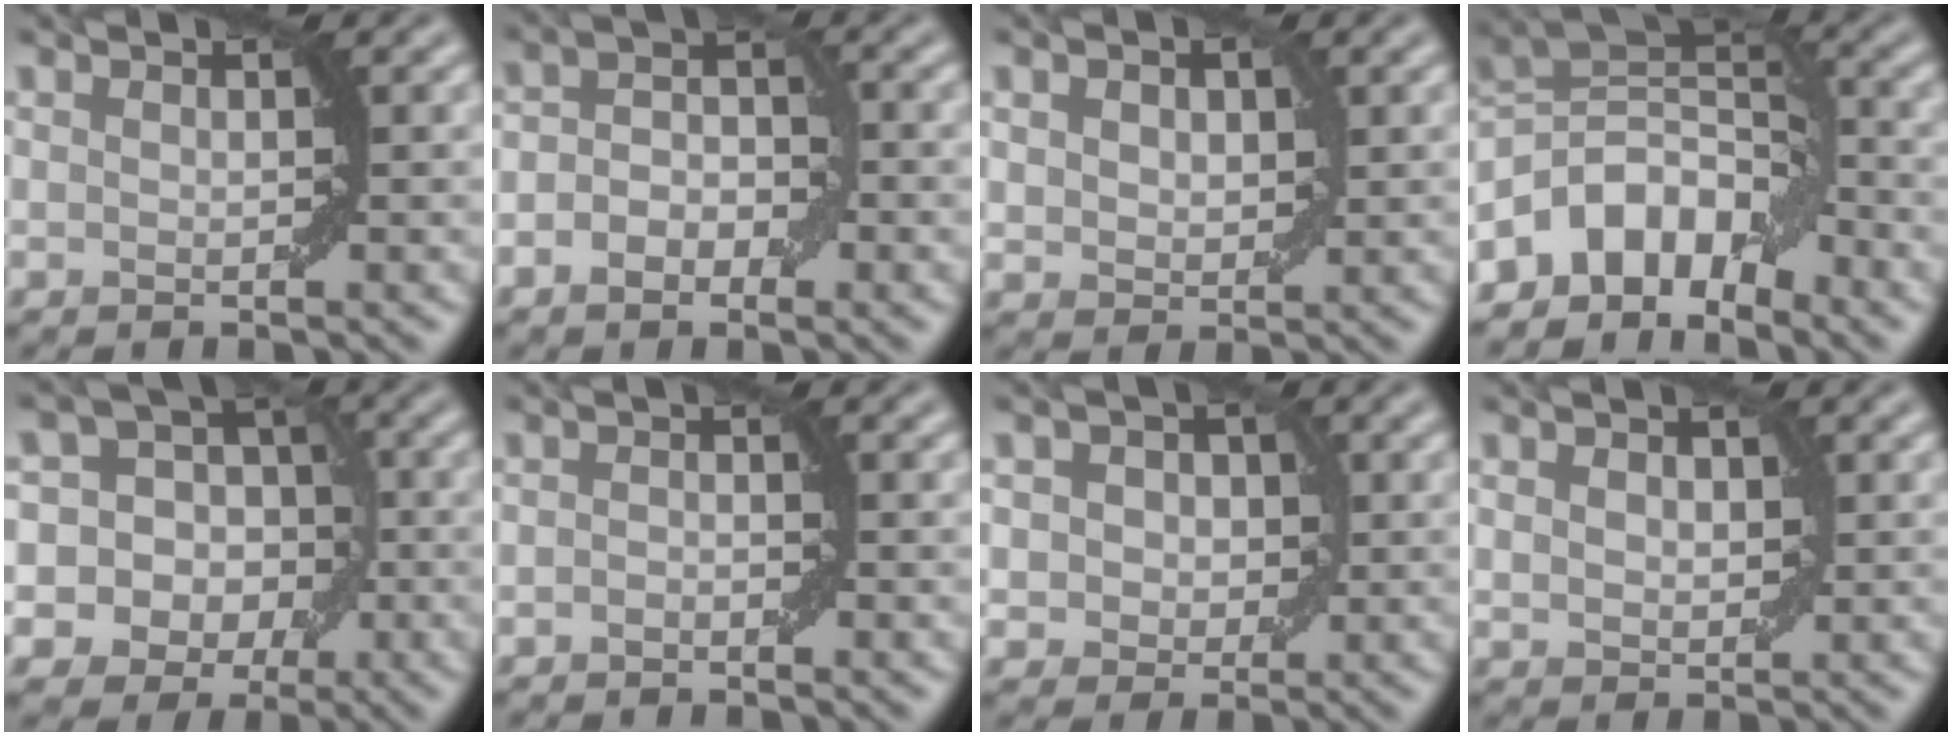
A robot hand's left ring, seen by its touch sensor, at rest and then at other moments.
{"total": 3.7, "force": [-1.2, 2.3, 2.6], "torque": [-0.041, 0.005, -0.024]}
{"total": 2.6, "force": [0.9, 1.9, 1.6], "torque": [-0.030, 0.003, 0.016]}
{"total": 6.3, "force": [-4.1, 3.4, 3.3], "torque": [-0.034, 0.011, -0.089]}
{"total": 12.1, "force": [-1.6, 11.1, 4.5], "torque": [-0.093, 0.031, -0.057]}
{"total": 0.8, "force": [-0.5, 0.3, 0.5], "torque": [-0.007, 0.003, -0.009]}
{"total": 4.8, "force": [1.3, 3.8, 2.6], "torque": [-0.027, 0.021, -0.001]}
{"total": 2.0, "force": [0.7, 1.4, 1.2], "torque": [-0.021, 0.001, 0.014]}